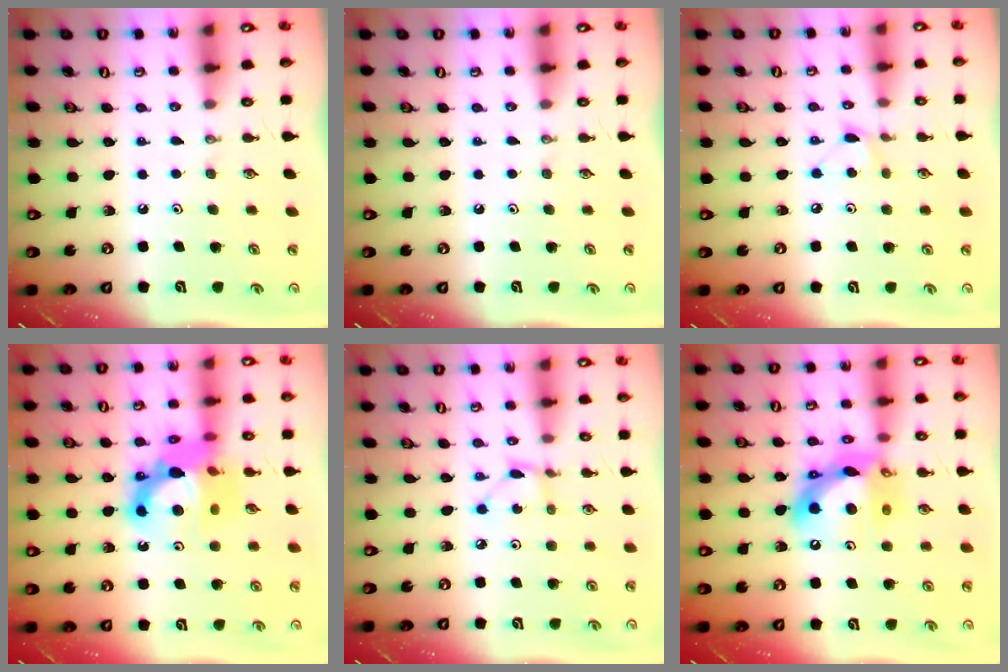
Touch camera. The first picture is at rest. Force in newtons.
{"total": 0.0}
{"total": 4.9, "press": 4.8, "slide": 0.7}
{"total": 14.1, "press": 14.1, "slide": 1.3}
{"total": 2.6, "press": 2.6, "slide": 0.3}
{"total": 14.2, "press": 14.1, "slide": 1.7}